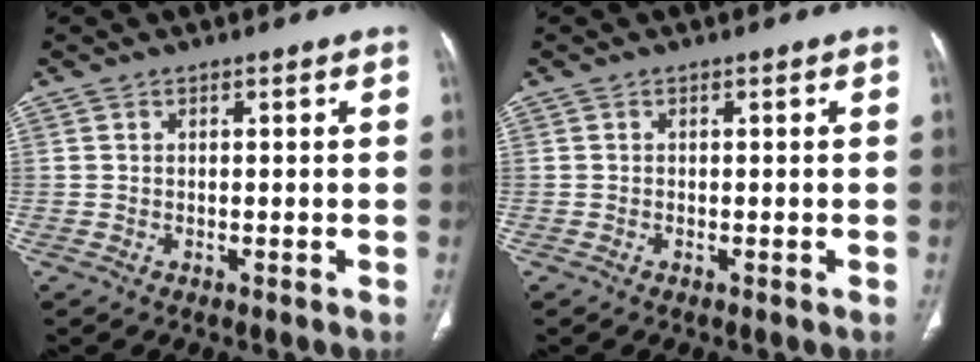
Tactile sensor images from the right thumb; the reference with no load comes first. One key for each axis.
{"total": 0.0}